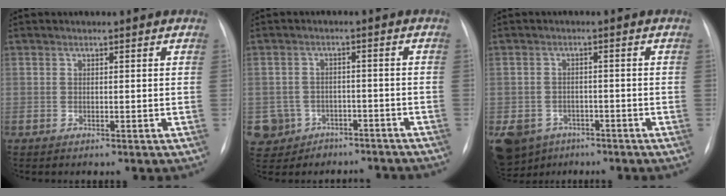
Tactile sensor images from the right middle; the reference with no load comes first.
{"total": 8.7, "force": [-5.6, 6.6, 1.1], "torque": [-0.034, 0.025, -0.068]}
{"total": 9.3, "force": [-6.1, 6.5, 2.4], "torque": [-0.063, -0.004, -0.090]}